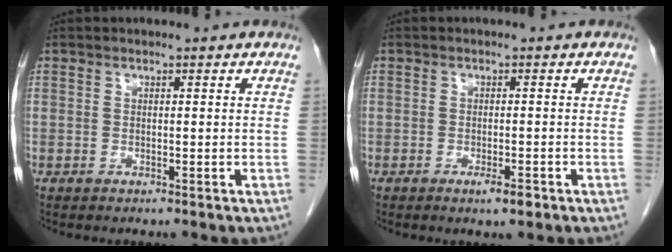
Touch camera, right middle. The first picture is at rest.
{"total": 2.1, "force": [-1.2, 0.4, 1.7], "torque": [-0.026, -0.001, -0.017]}